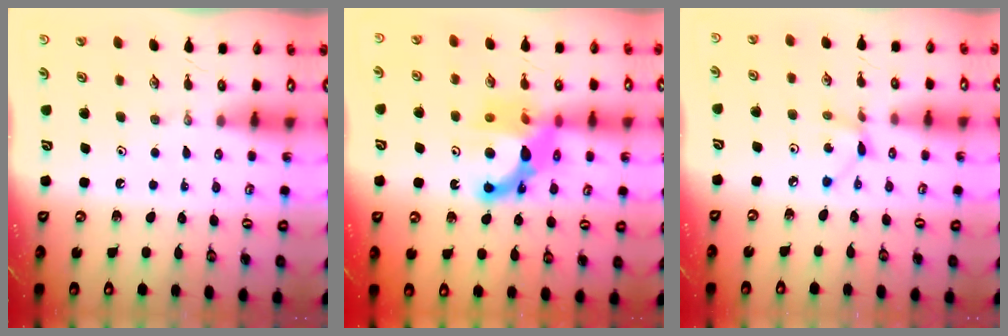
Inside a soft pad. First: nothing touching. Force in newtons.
{"total": 12.6, "press": 12.4, "slide": 2.4}
{"total": 3.1, "press": 3.1, "slide": 0.2}